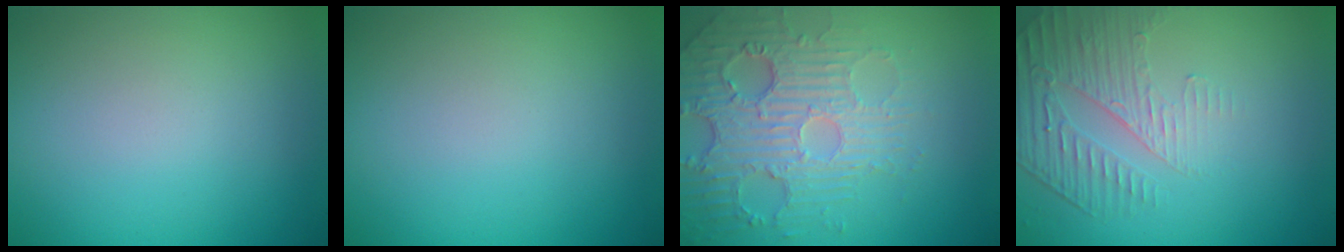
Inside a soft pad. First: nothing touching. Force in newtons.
{"total": 0.0}
{"total": 4.8, "press": 4.3, "slide": 2.1}
{"total": 2.2, "press": 1.7, "slide": 1.4}